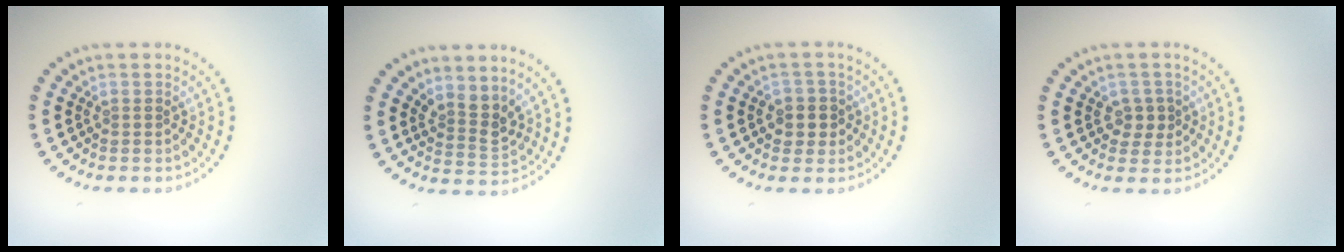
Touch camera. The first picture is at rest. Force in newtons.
{"total": 2.5, "press": 1.8, "slide": 1.7}
{"total": 2.2, "press": 2.1, "slide": 0.8}
{"total": 1.8, "press": 1.7, "slide": 0.6}